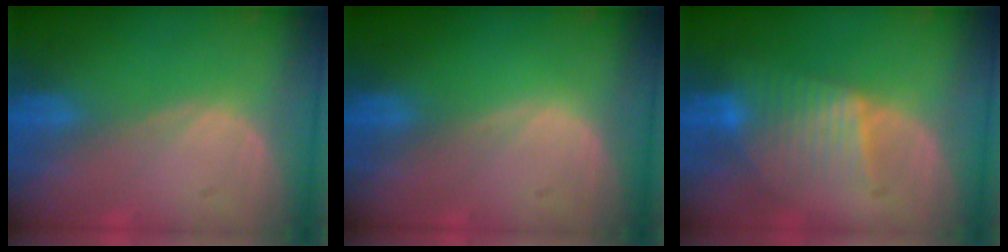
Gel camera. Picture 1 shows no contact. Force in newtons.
{"total": 0.0}
{"total": 5.4, "press": 5.3, "slide": 0.5}